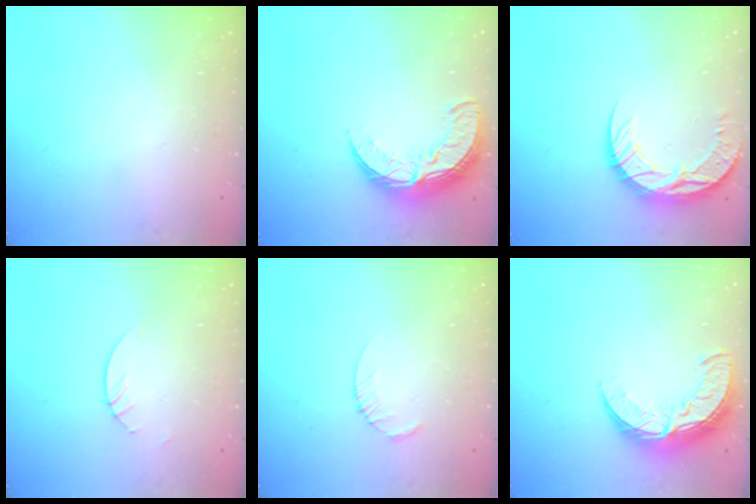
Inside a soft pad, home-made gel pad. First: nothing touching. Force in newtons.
{"total": 11.4, "press": 11.3, "slide": 0.8}
{"total": 11.6, "press": 11.6, "slide": 0.9}
{"total": 2.4, "press": 2.4, "slide": 0.2}
{"total": 2.5, "press": 2.5, "slide": 0.3}
{"total": 11.4, "press": 11.3, "slide": 0.8}